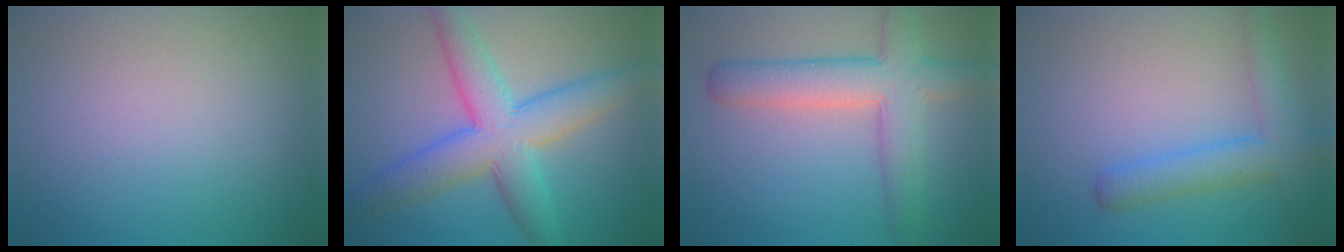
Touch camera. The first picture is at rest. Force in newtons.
{"total": 7.6, "press": 7.6, "slide": 0.1}
{"total": 6.2, "press": 6.2, "slide": 0.2}
{"total": 4.3, "press": 4.3, "slide": 0.2}